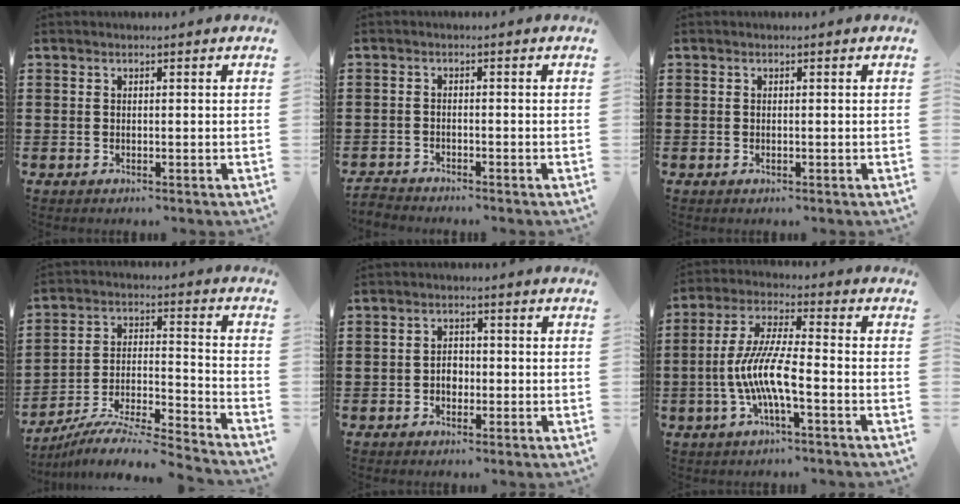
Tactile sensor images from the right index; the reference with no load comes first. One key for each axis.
{"total": 1.7, "fx": -1.6, "fy": 0.0, "fz": -0.4, "tx": 0.003, "ty": 0.004, "tz": -0.036}
{"total": 0.0}
{"total": 7.5, "fx": -7.0, "fy": -0.1, "fz": 2.5, "tx": -0.047, "ty": -0.004, "tz": -0.143}
{"total": 2.5, "fx": -0.6, "fy": 1.8, "fz": 1.6, "tx": -0.034, "ty": 0.004, "tz": -0.013}
{"total": 9.2, "fx": -2.7, "fy": 1.6, "fz": 8.6, "tx": -0.197, "ty": -0.015, "tz": -0.060}